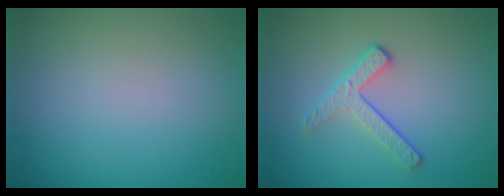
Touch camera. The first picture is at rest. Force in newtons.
{"total": 2.3, "press": 1.7, "slide": 1.6}